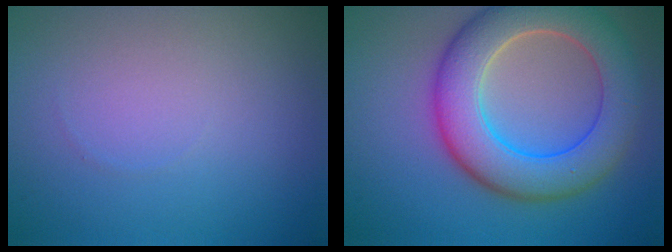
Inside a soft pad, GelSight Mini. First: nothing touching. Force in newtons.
{"total": 8.8, "press": 8.8, "slide": 0.7}